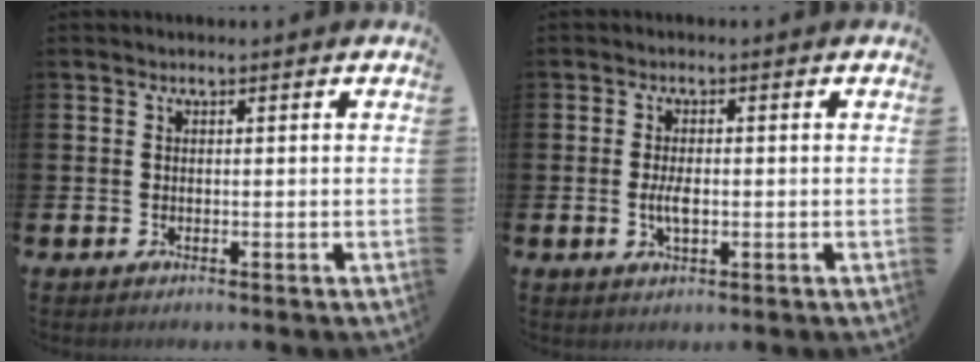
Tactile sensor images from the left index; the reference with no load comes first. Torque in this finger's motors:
{"motor_torque": [0.13, 0.09, 0.05, 0.12]}